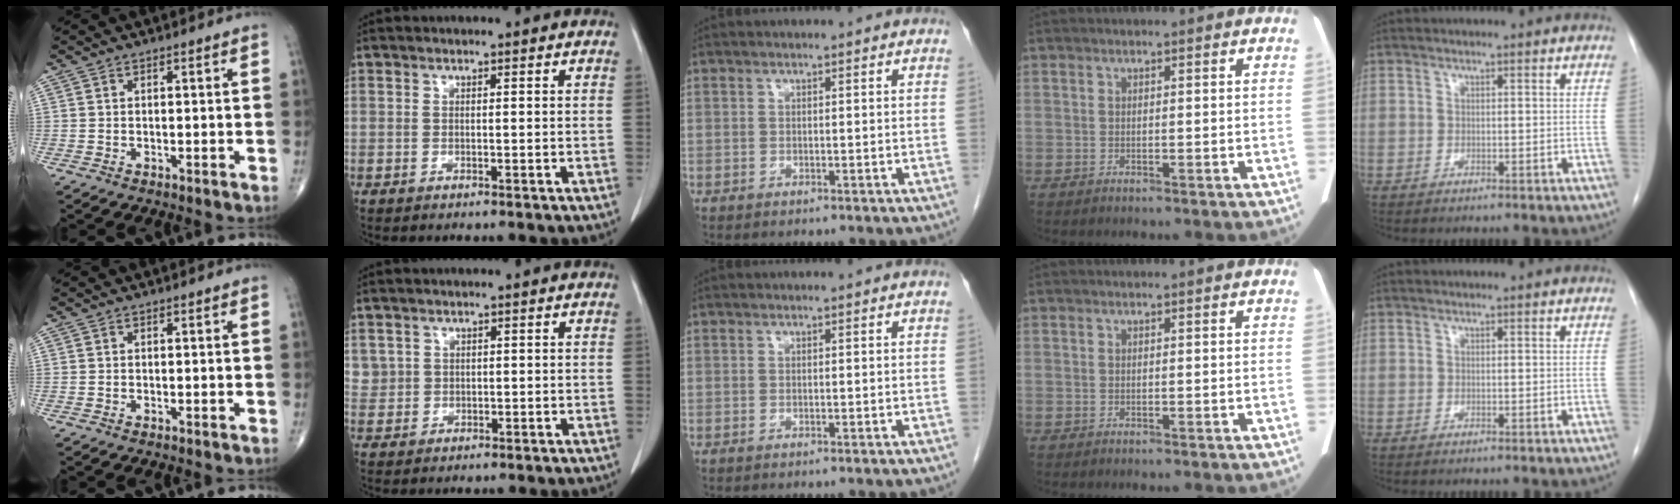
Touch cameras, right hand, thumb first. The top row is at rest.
{"index": {"total": 2.4, "force": [1.0, 2.2, 0.0], "torque": [0.016, 0.004, 0.016]}}